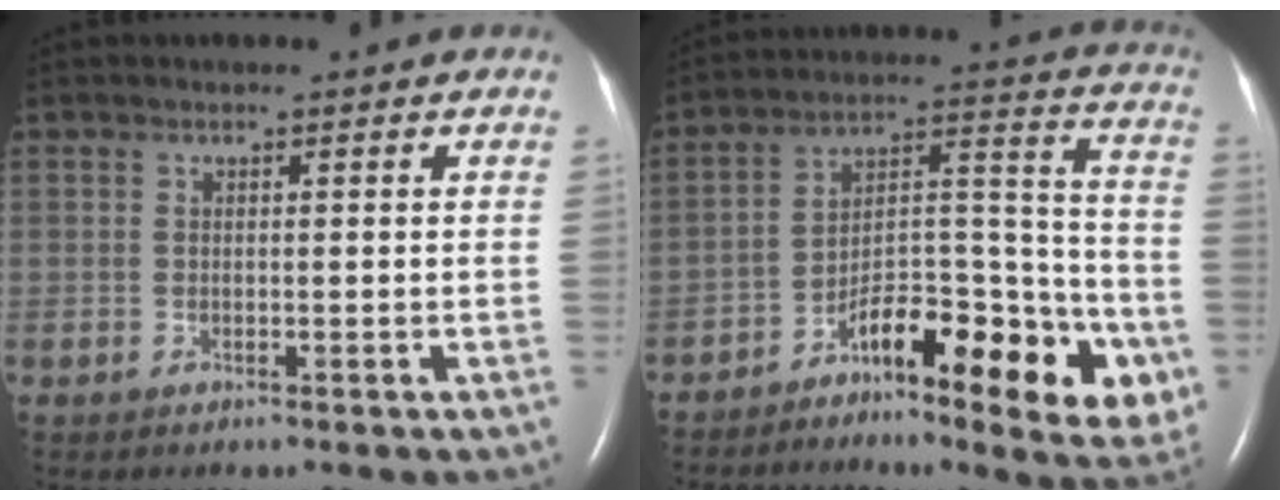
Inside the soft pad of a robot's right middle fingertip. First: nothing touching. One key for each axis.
{"total": 17.1, "fx": -8.7, "fy": 4.7, "fz": 13.9, "tx": -0.186, "ty": 0.036, "tz": -0.126}